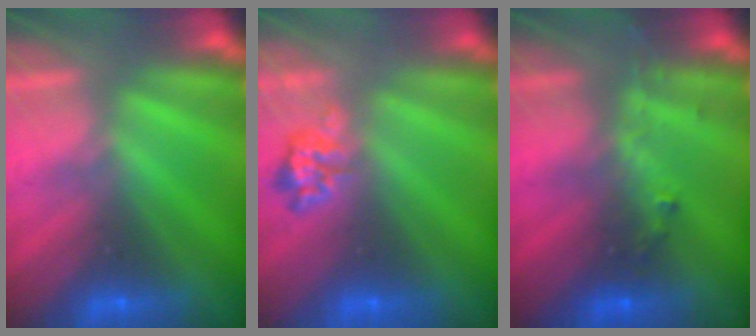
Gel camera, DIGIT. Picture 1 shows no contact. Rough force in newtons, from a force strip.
{"total": 2.3}
{"total": 2.8}